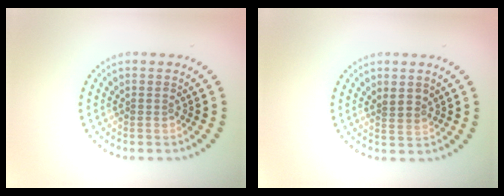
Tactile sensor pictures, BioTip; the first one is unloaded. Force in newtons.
{"total": 1.5, "press": 1.4, "slide": 0.6}